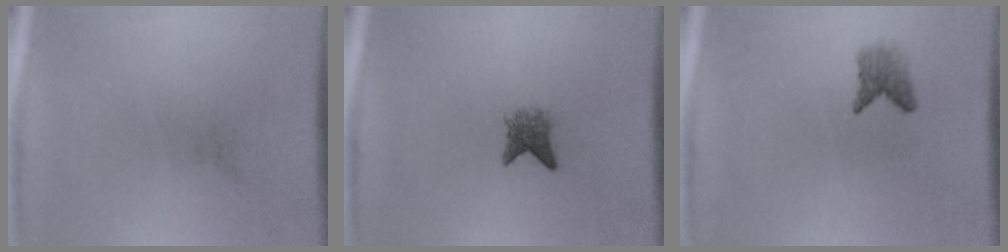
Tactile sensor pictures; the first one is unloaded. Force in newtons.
{"total": 2.6}
{"total": 1.9}